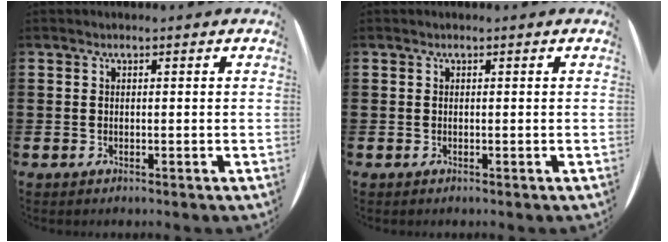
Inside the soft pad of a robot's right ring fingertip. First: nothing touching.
{"total": 0.0}